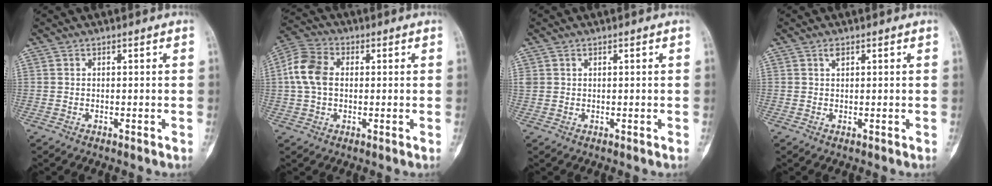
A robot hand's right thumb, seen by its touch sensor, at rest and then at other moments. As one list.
[{"total": 8.9, "force": [0.8, 6.4, 6.2], "torque": [-0.128, 0.021, 0.010]}, {"total": 1.1, "force": [0.6, 0.9, 0.2], "torque": [0.004, 0.002, 0.011]}, {"total": 1.2, "force": [0.6, 0.7, 0.8], "torque": [-0.009, -0.001, 0.009]}]